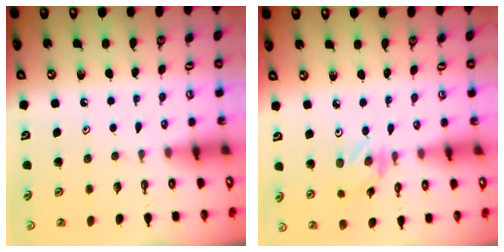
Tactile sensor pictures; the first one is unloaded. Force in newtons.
{"total": 2.1, "press": 2.1, "slide": 0.3}